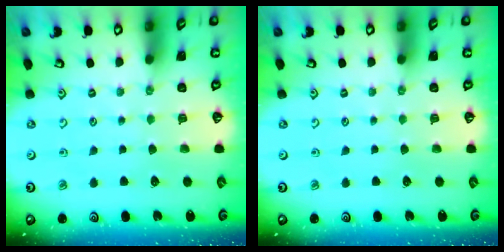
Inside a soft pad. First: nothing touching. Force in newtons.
{"total": 0.0}